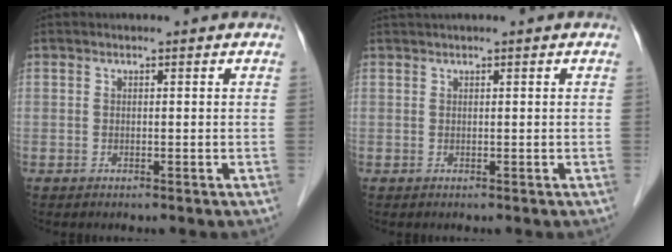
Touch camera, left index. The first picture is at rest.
{"total": 1.6, "force": [1.4, -0.2, 0.7], "torque": [-0.010, 0.022, 0.029]}